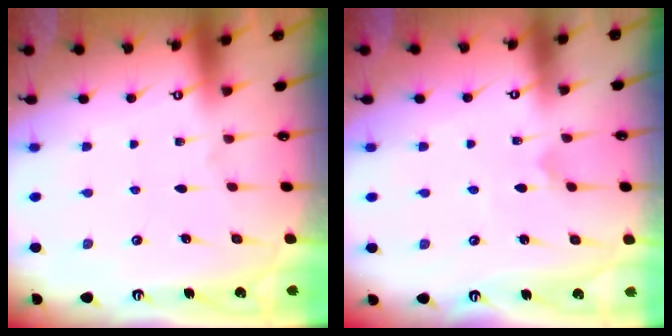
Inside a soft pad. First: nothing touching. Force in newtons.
{"total": 1.6, "press": 1.6, "slide": 0.0}